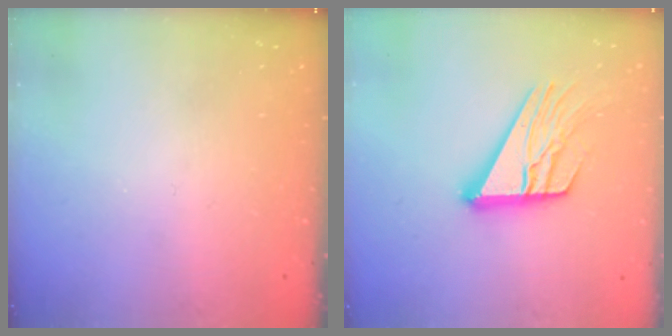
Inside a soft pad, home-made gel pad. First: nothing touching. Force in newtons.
{"total": 16.3, "press": 16.2, "slide": 1.6}